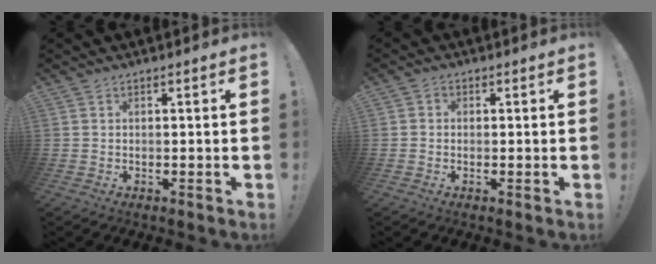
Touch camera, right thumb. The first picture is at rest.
{"total": 1.2, "force": [-0.1, 1.2, 0.3], "torque": [-0.005, 0.006, -0.002]}